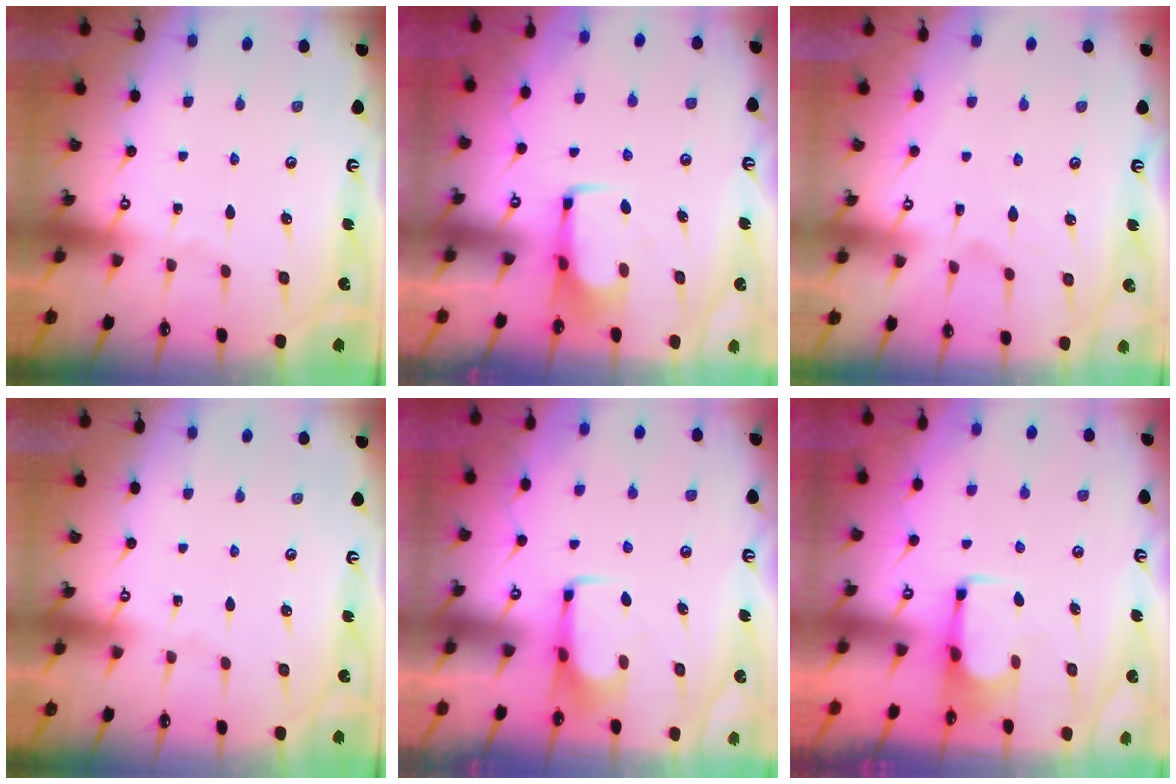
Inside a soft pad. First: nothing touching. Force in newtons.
{"total": 0.6, "press": 0.5, "slide": 0.2}
{"total": 2.7, "press": 2.5, "slide": 1.2}
{"total": 0.0}
{"total": 1.6, "press": 1.5, "slide": 0.4}
{"total": 2.0, "press": 1.8, "slide": 0.8}